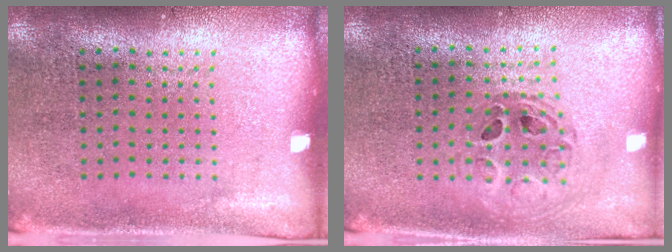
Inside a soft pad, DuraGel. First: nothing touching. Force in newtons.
{"total": 0.7, "press": 0.7, "slide": 0.2}